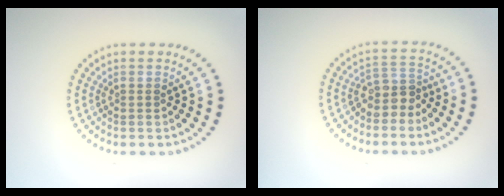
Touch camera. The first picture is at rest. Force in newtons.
{"total": 2.5, "press": 2.0, "slide": 1.5}